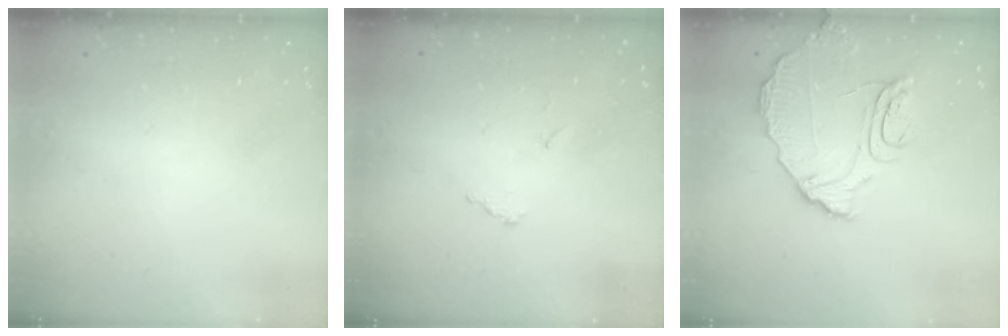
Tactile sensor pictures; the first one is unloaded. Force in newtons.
{"total": 6.3, "press": 6.3, "slide": 0.2}
{"total": 9.4, "press": 9.3, "slide": 1.0}